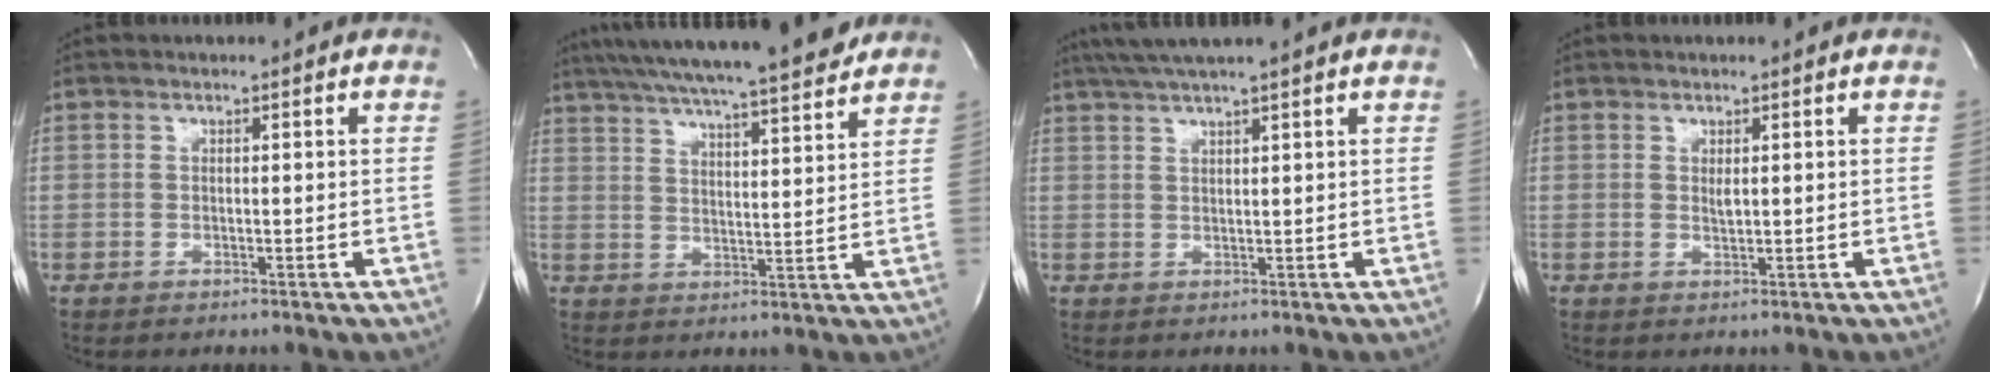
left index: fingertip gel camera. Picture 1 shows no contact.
{"total": 20.0, "force": [17.6, 0.6, 9.4], "torque": [-0.164, 0.001, 0.254]}
{"total": 5.4, "force": [4.3, -1.4, 3.0], "torque": [-0.050, 0.018, 0.077]}
{"total": 0.8, "force": [0.0, 0.2, 0.8], "torque": [-0.020, -0.006, 0.002]}